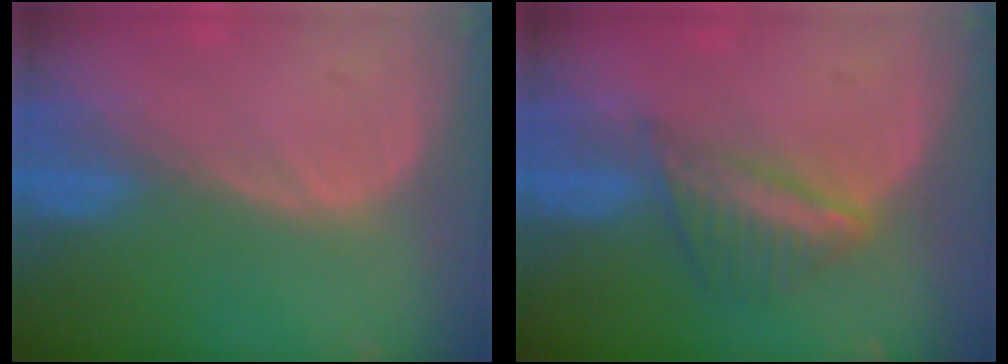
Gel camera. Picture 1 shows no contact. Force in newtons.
{"total": 6.2, "press": 5.4, "slide": 2.9}